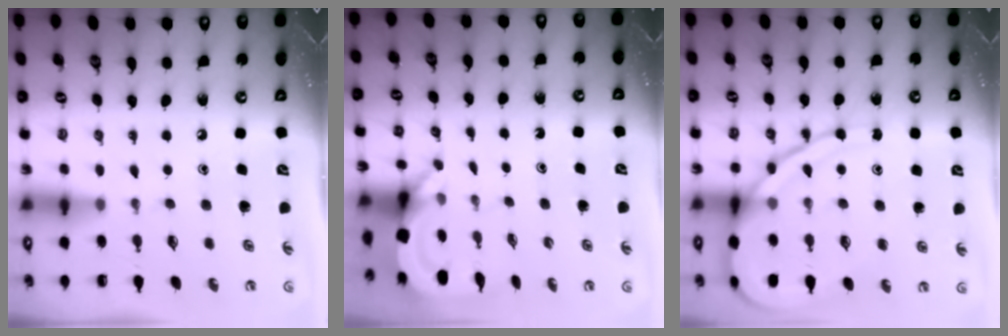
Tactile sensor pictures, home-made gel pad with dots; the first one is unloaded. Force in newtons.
{"total": 3.8, "press": 3.8, "slide": 0.3}
{"total": 12.8, "press": 12.7, "slide": 1.3}